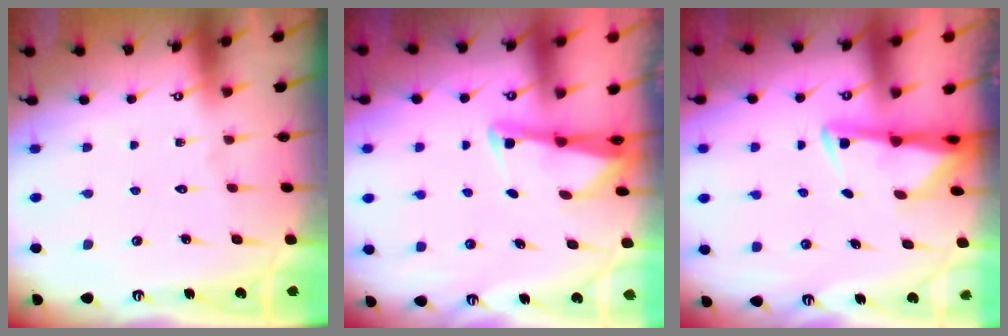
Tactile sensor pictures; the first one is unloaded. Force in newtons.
{"total": 2.7, "press": 2.7, "slide": 0.3}
{"total": 2.8, "press": 2.7, "slide": 0.6}